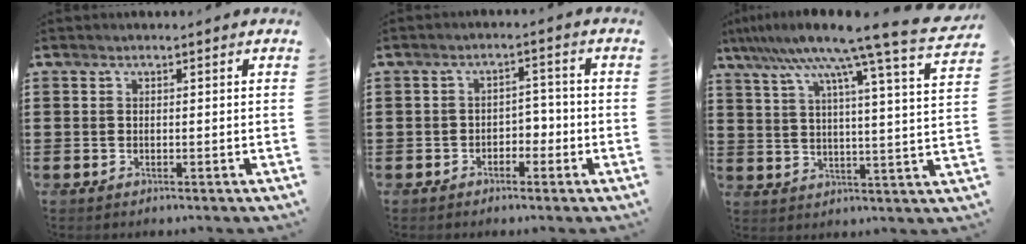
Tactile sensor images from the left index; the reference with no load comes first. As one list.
[{"total": 2.9, "force": [-1.8, 1.8, 1.4], "torque": [-0.031, 0.006, -0.040]}, {"total": 11.1, "force": [9.3, -1.2, 5.9], "torque": [-0.136, -0.065, 0.144]}]